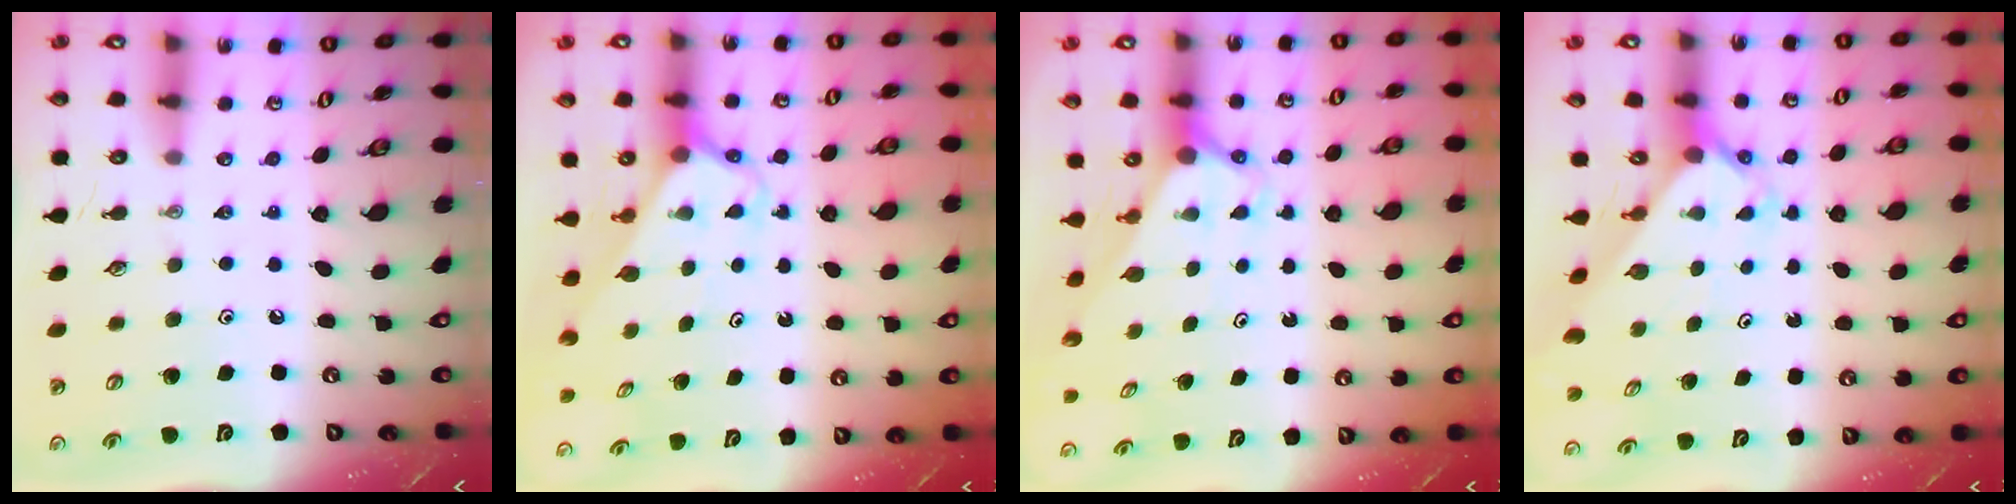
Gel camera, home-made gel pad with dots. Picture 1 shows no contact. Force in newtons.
{"total": 2.7, "press": 2.7, "slide": 0.1}
{"total": 2.7, "press": 2.7, "slide": 0.0}
{"total": 2.3, "press": 2.3, "slide": 0.2}